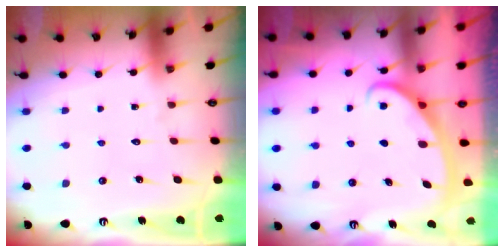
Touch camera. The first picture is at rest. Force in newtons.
{"total": 2.8, "press": 2.8, "slide": 0.4}